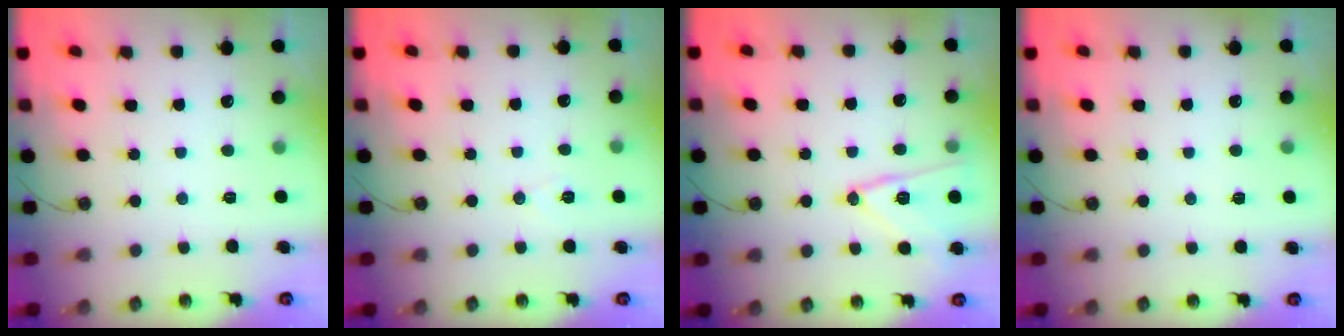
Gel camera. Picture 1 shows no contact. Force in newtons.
{"total": 5.5, "press": 3.2, "slide": 4.4}
{"total": 13.3, "press": 13.3, "slide": 0.4}
{"total": 2.8, "press": 2.2, "slide": 1.6}